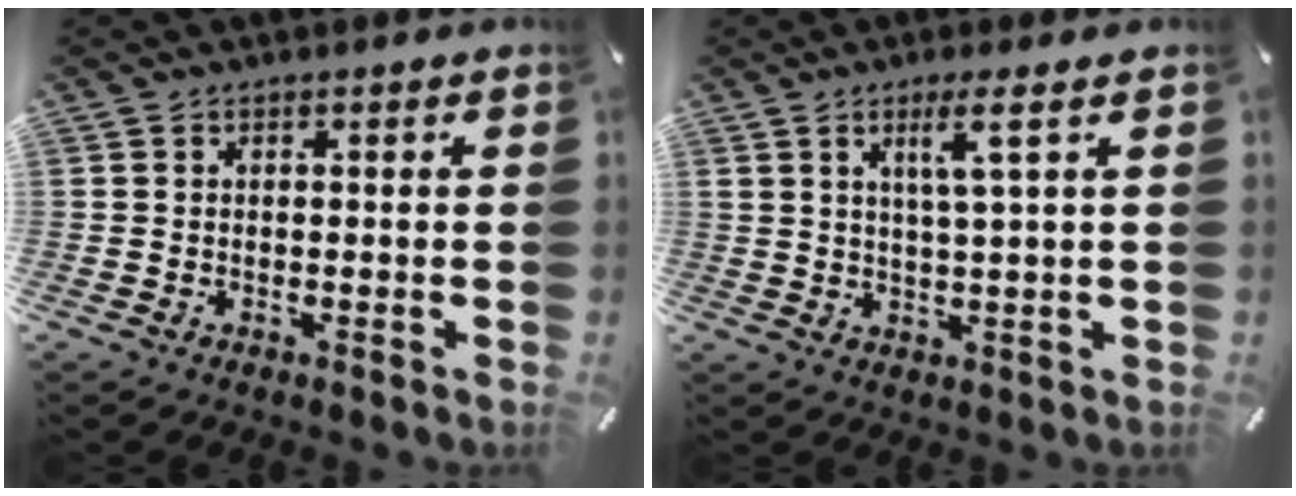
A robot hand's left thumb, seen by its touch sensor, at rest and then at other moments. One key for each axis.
{"total": 6.1, "fx": 2.8, "fy": 0.3, "fz": 5.4, "tx": -0.105, "ty": -0.002, "tz": 0.042}